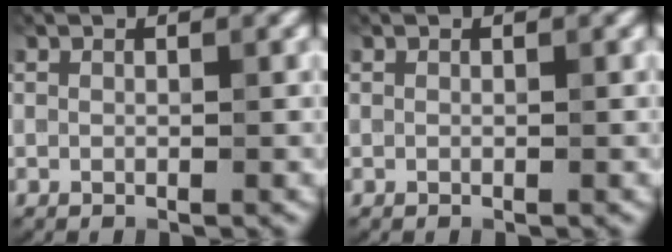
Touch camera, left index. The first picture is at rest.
{"total": 0.0}